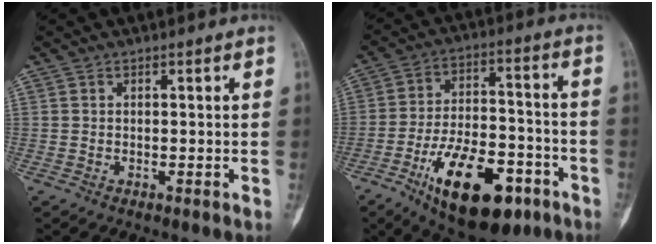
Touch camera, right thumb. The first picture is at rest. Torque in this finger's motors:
{"motor_torque": [0.39, 0.44, 1.65, -0.83, 0.13]}